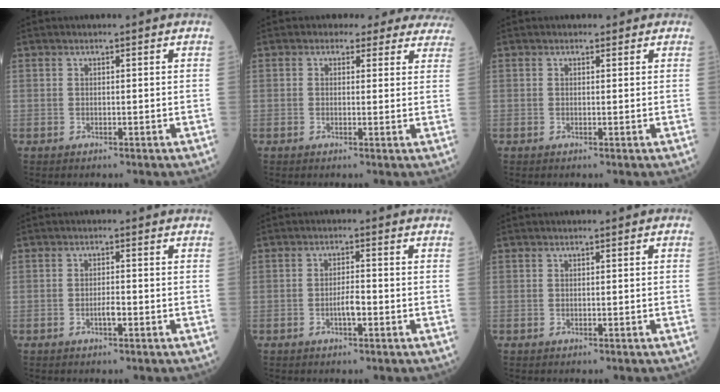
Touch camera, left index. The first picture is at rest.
{"total": 9.6, "force": [8.6, 4.2, 0.6], "torque": [0.039, -0.004, 0.061]}
{"total": 1.0, "force": [0.7, 0.7, 0.2], "torque": [0.003, -0.002, 0.002]}
{"total": 1.4, "force": [-0.8, 0.2, 1.1], "torque": [-0.021, -0.002, -0.016]}
{"total": 2.3, "force": [-1.1, 0.4, 2.0], "torque": [-0.033, -0.001, -0.021]}
{"total": 0.0}